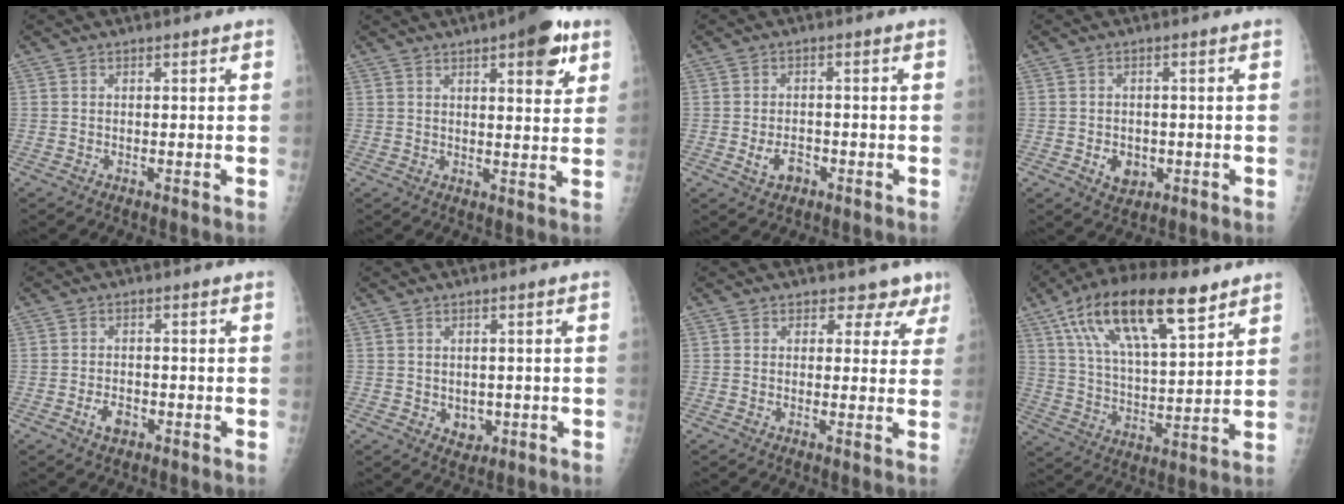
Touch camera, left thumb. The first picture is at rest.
{"total": 10.2, "force": [5.3, 3.4, 8.0], "torque": [-0.082, -0.018, 0.064]}
{"total": 3.6, "force": [-1.4, 2.5, 2.2], "torque": [-0.033, 0.007, -0.020]}
{"total": 4.0, "force": [-1.0, 3.2, 2.2], "torque": [-0.017, 0.003, -0.004]}
{"total": 3.1, "force": [-1.4, 2.0, 2.0], "torque": [-0.029, 0.005, -0.022]}
{"total": 3.1, "force": [-0.3, 2.6, 1.7], "torque": [-0.011, -0.003, 0.007]}
{"total": 4.9, "force": [3.8, 3.1, 0.3], "torque": [0.032, -0.021, 0.031]}
{"total": 21.5, "force": [11.9, 8.2, 15.9], "torque": [-0.263, -0.024, 0.213]}